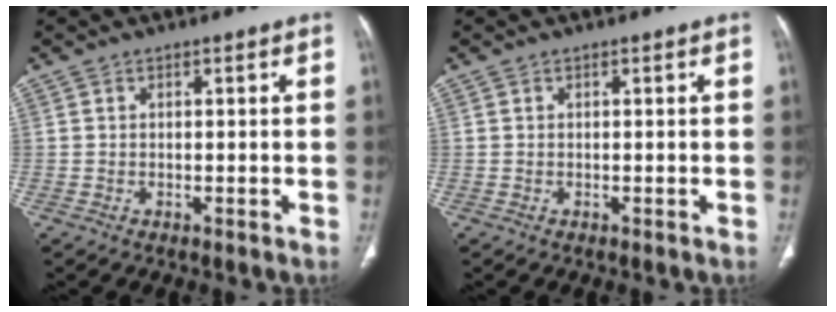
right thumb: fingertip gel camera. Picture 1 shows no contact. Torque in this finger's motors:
{"motor_torque": [0.00, 0.00, -0.15, 0.15, 0.00]}